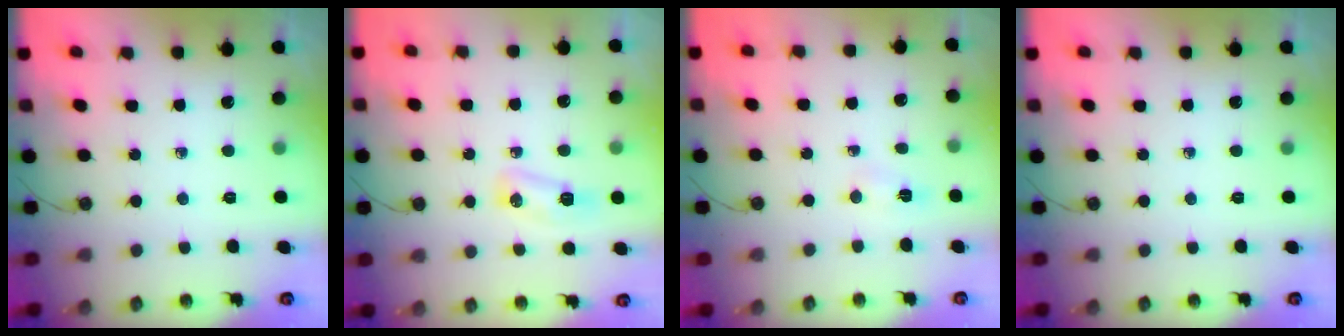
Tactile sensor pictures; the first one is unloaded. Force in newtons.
{"total": 5.5, "press": 5.5, "slide": 0.5}
{"total": 2.5, "press": 2.5, "slide": 0.3}
{"total": 0.0}